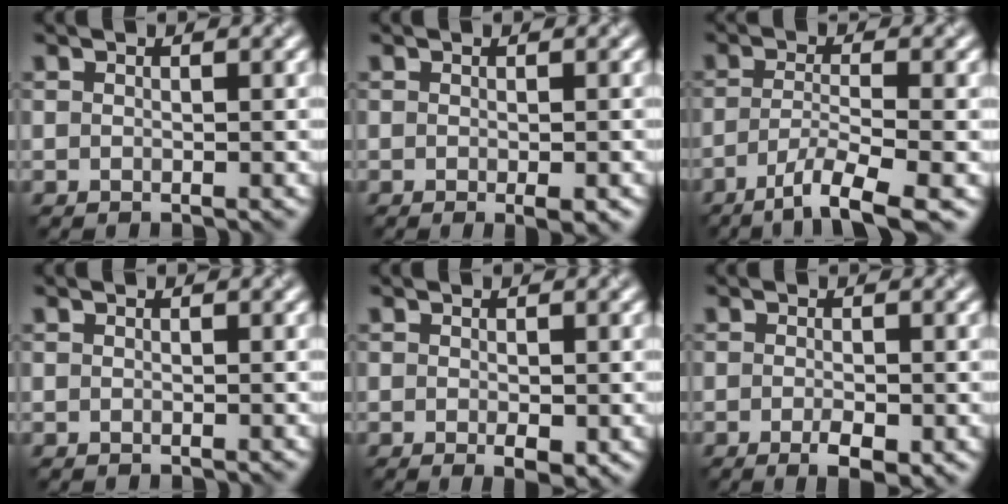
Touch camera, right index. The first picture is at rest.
{"total": 1.5, "force": [-0.6, 0.2, 1.4], "torque": [-0.019, -0.005, -0.007]}
{"total": 5.4, "force": [-3.0, 0.9, 4.4], "torque": [-0.073, -0.002, -0.058]}
{"total": 0.0}
{"total": 1.8, "force": [-0.5, 0.7, 1.6], "torque": [-0.024, -0.007, -0.002]}
{"total": 2.6, "force": [-1.0, 0.7, 2.3], "torque": [-0.037, -0.006, -0.015]}